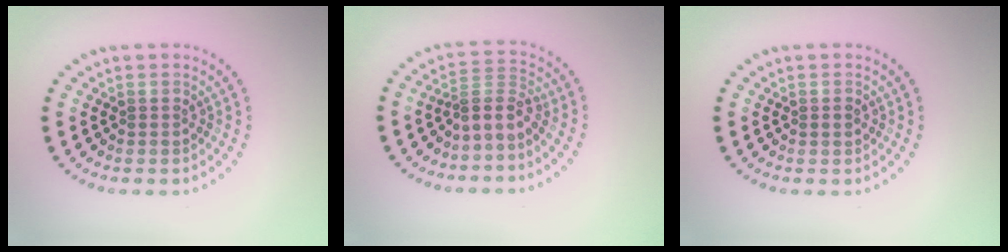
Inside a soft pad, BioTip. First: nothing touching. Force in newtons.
{"total": 2.7, "press": 1.8, "slide": 2.0}
{"total": 1.0, "press": 1.0, "slide": 0.2}